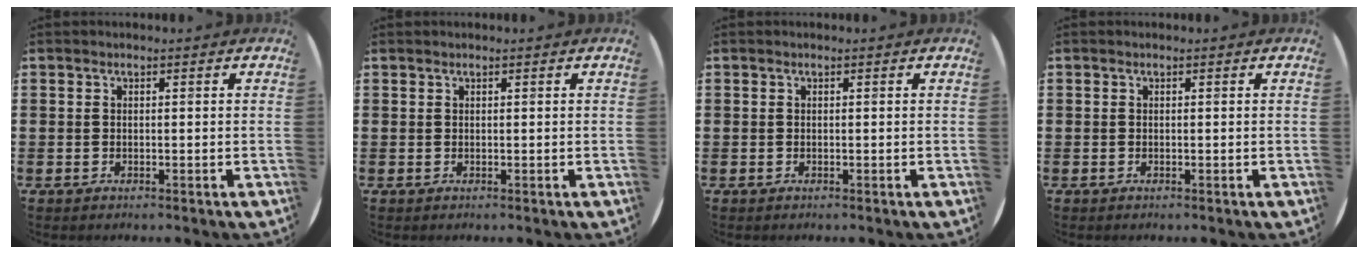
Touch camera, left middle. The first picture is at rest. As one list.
[{"total": 0.0}, {"total": 0.0}, {"total": 0.0}]